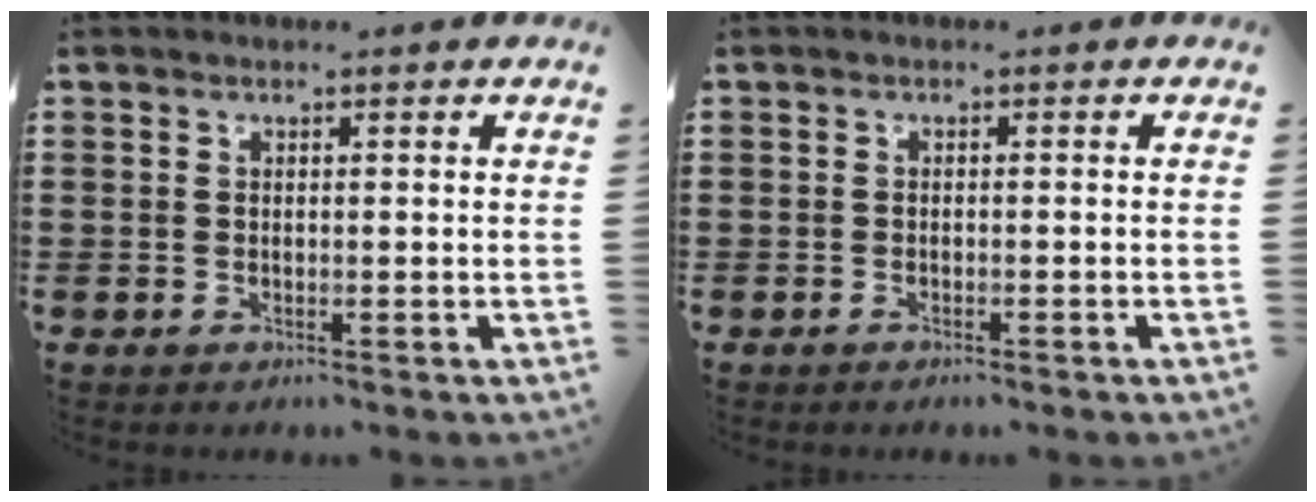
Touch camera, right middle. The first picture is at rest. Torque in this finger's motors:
{"motor_torque": [-0.68, 0.08, -0.01, 0.00]}